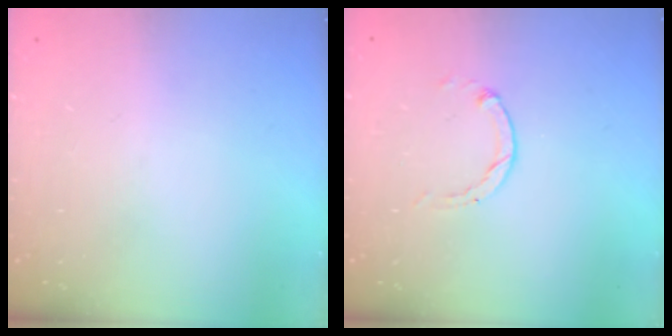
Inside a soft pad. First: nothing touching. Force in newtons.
{"total": 0.7, "press": 0.6, "slide": 0.2}